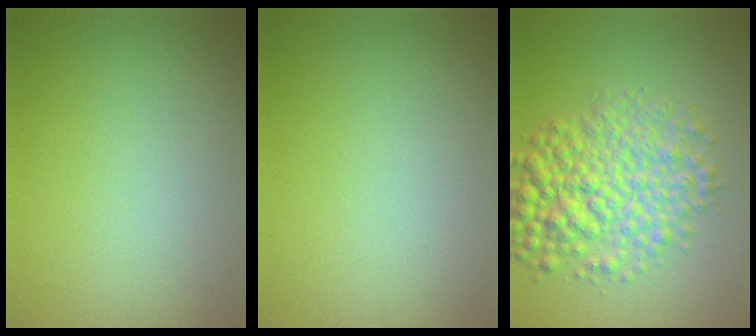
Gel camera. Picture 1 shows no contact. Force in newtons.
{"total": 0.0}
{"total": 7.0, "press": 7.0, "slide": 0.1}